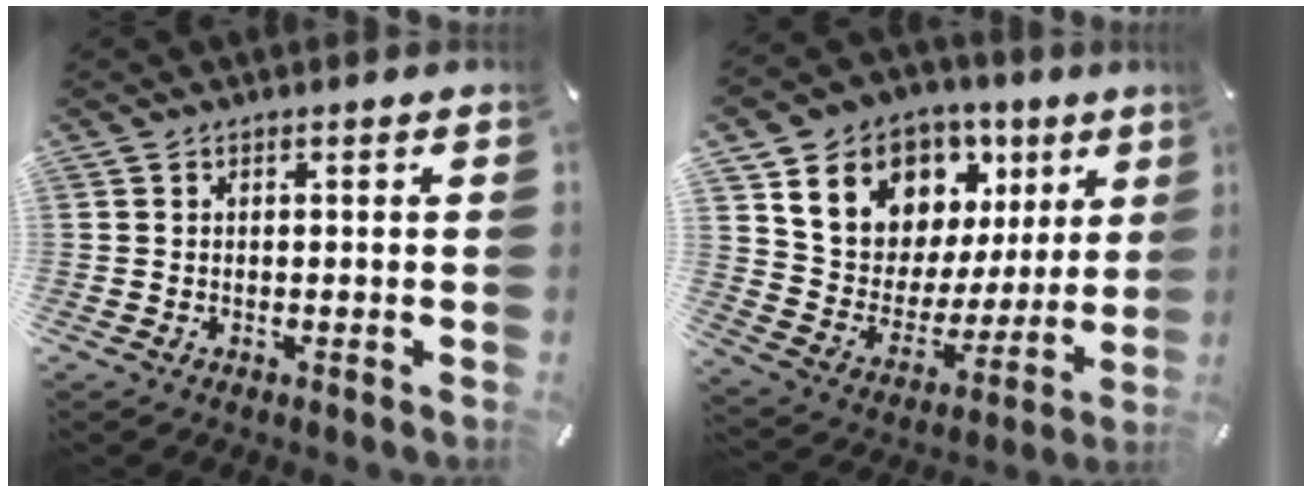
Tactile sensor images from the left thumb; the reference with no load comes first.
{"total": 14.1, "force": [8.2, 10.6, 4.3], "torque": [-0.078, -0.066, 0.156]}